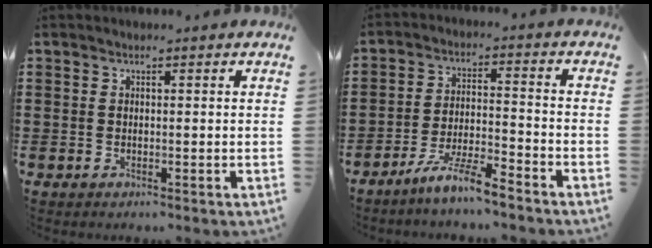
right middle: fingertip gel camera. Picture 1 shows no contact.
{"total": 6.9, "force": [-5.9, 0.0, 3.5], "torque": [-0.077, -0.009, -0.113]}